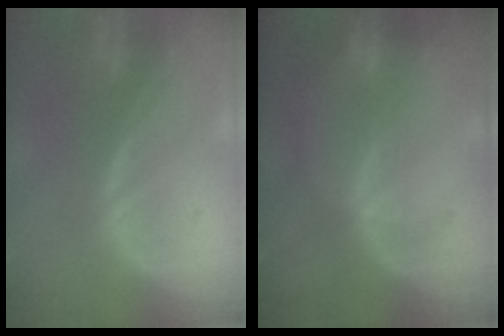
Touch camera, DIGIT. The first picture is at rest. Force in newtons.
{"total": 1.7, "press": 1.3, "slide": 1.1}